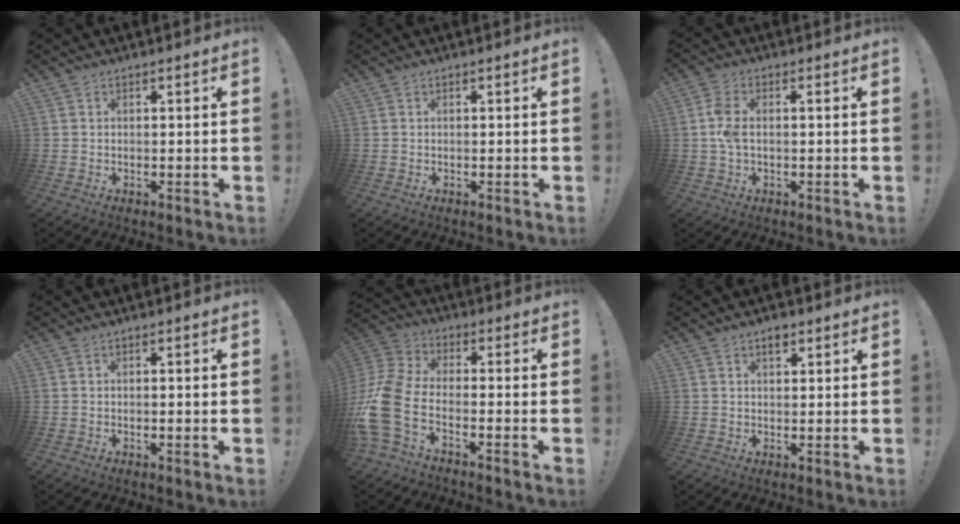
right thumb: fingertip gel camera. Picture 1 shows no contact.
{"total": 0.0}
{"total": 5.3, "force": [-0.1, 2.4, 4.7], "torque": [-0.105, 0.011, -0.003]}
{"total": 0.9, "force": [-0.3, -0.2, 0.9], "torque": [-0.014, -0.001, -0.006]}
{"total": 13.6, "force": [-5.2, 6.9, 10.5], "torque": [-0.231, 0.022, -0.088]}
{"total": 2.5, "force": [1.5, 1.5, 1.4], "torque": [-0.015, -0.005, 0.023]}